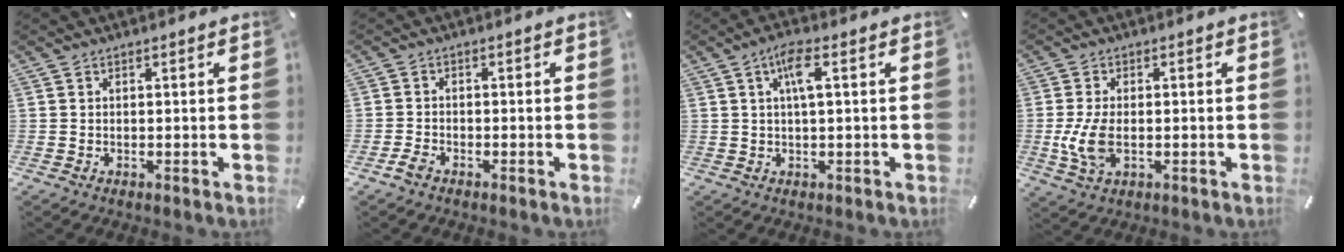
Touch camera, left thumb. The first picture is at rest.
{"total": 2.4, "force": [-1.7, 1.5, 0.8], "torque": [-0.013, 0.009, -0.033]}
{"total": 5.2, "force": [1.2, 1.2, 5.0], "torque": [-0.099, 0.005, 0.018]}
{"total": 7.7, "force": [-1.3, 3.9, 6.4], "torque": [-0.153, -0.012, -0.025]}